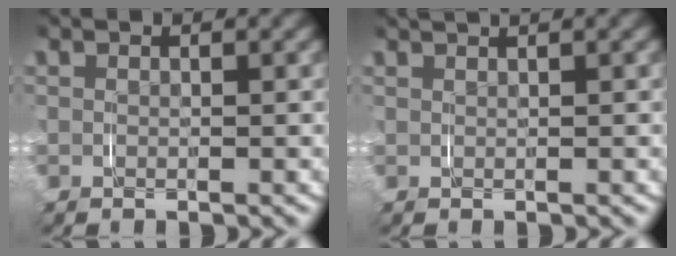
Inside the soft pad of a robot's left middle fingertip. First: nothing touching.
{"total": 1.4, "force": [1.3, -0.1, 0.6], "torque": [-0.003, 0.008, 0.018]}